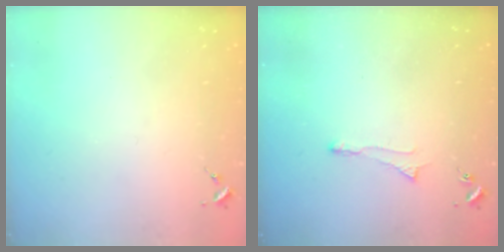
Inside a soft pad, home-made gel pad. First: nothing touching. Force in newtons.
{"total": 3.4, "press": 3.3, "slide": 0.7}